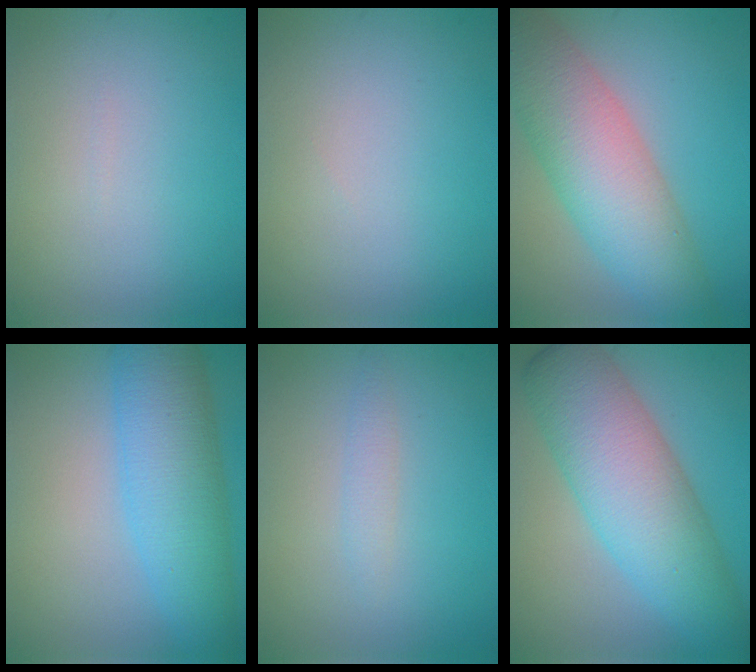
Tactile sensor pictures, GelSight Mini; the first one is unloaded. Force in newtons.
{"total": 0.0}
{"total": 8.1, "press": 8.1, "slide": 0.5}
{"total": 7.9, "press": 7.9, "slide": 0.2}
{"total": 1.2, "press": 1.2, "slide": 0.0}
{"total": 9.2, "press": 9.2, "slide": 0.1}